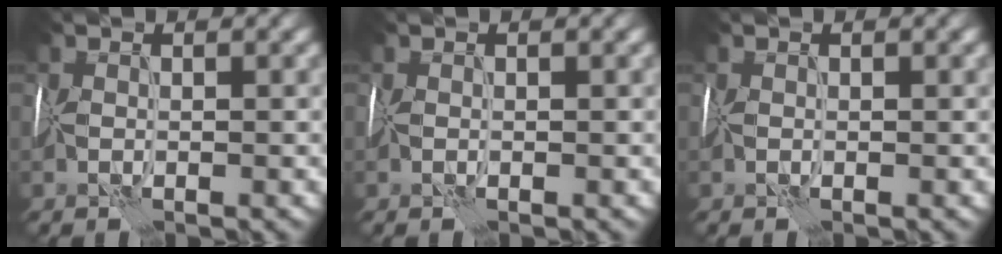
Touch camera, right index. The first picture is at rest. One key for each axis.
{"total": 0.0}
{"total": 0.0}